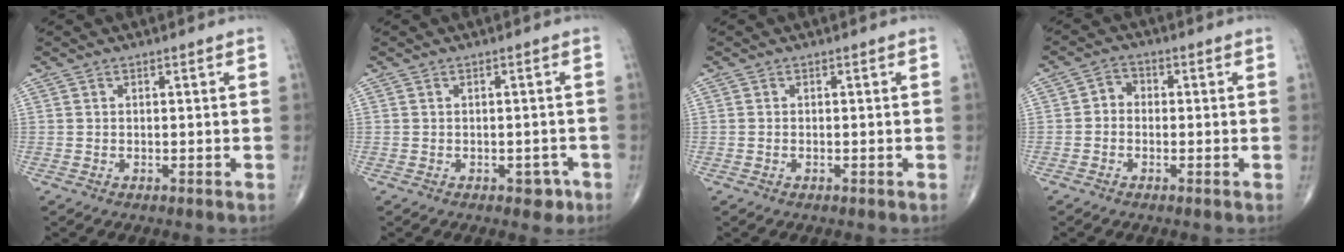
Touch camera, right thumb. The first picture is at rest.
{"total": 2.5, "force": [-1.3, 1.7, 1.3], "torque": [0.005, 0.006, -0.014]}
{"total": 0.0}
{"total": 2.7, "force": [-0.4, 2.3, 1.4], "torque": [-0.006, 0.011, -0.019]}